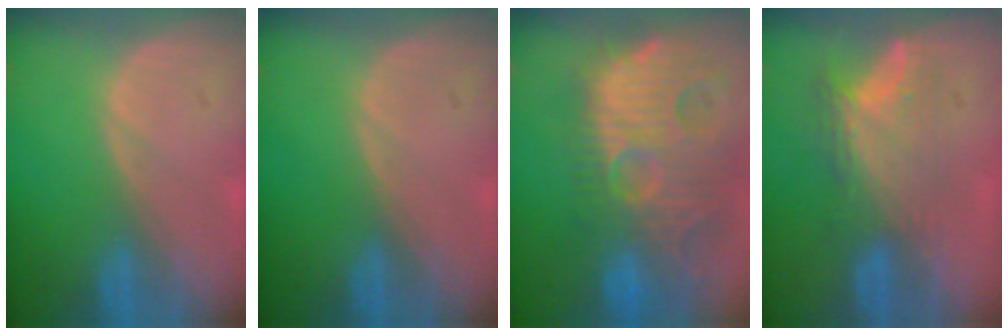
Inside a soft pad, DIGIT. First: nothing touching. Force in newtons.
{"total": 0.0}
{"total": 14.8, "press": 12.6, "slide": 7.6}
{"total": 8.2, "press": 6.8, "slide": 4.7}